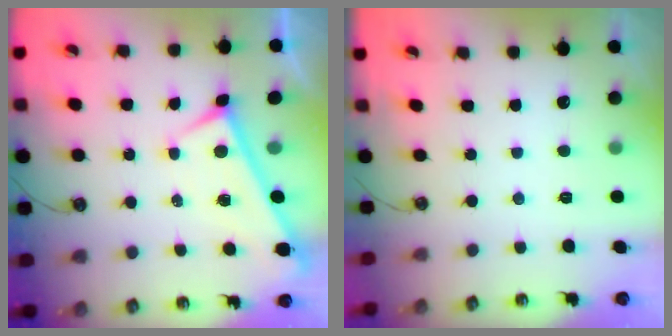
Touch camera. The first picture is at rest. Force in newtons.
{"total": 0.0}